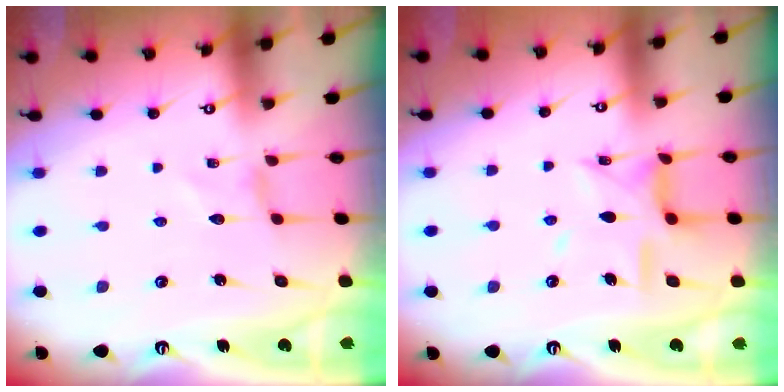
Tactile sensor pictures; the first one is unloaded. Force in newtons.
{"total": 11.8, "press": 11.7, "slide": 0.9}